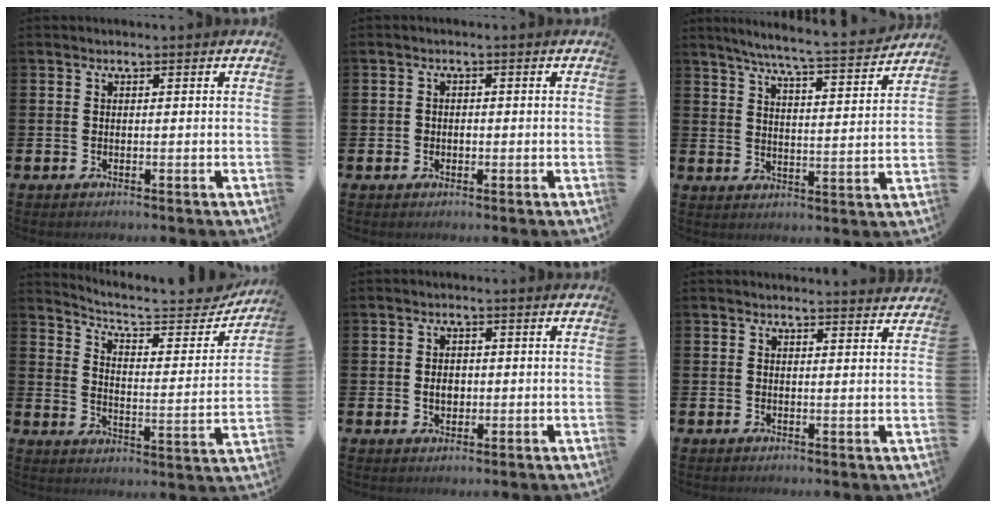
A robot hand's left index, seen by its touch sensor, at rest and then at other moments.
{"total": 1.2, "force": [-0.2, 1.1, 0.4], "torque": [0.002, 0.003, -0.009]}
{"total": 6.6, "force": [6.2, -0.3, 2.4], "torque": [-0.060, -0.048, 0.103]}
{"total": 6.5, "force": [5.9, 1.3, 2.3], "torque": [-0.068, -0.048, 0.095]}
{"total": 2.4, "force": [-0.1, 1.8, 1.6], "torque": [-0.012, 0.000, -0.009]}
{"total": 1.9, "force": [1.9, -0.1, -0.1], "torque": [0.011, -0.016, 0.032]}